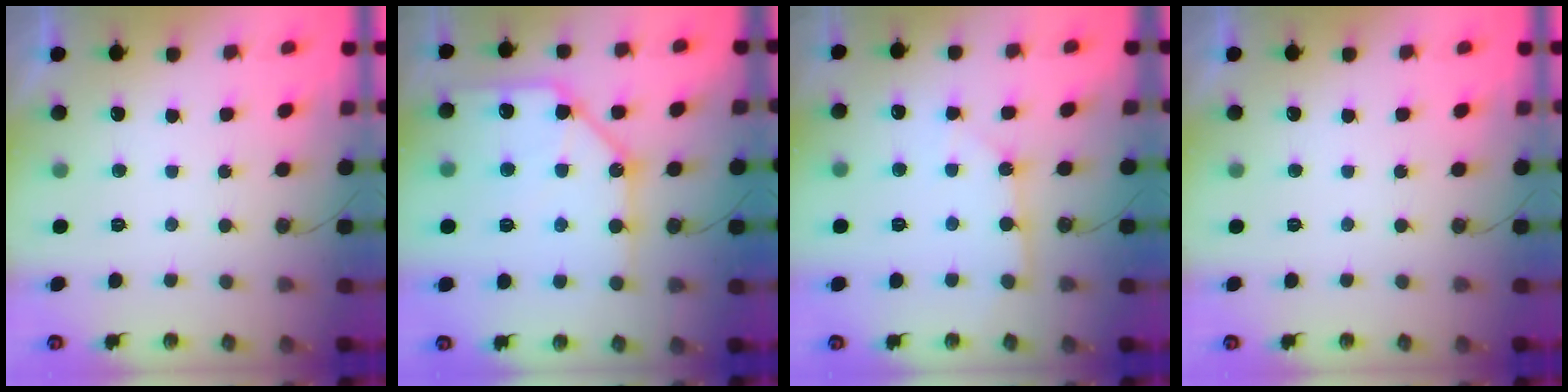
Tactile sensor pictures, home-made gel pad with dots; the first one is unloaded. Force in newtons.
{"total": 16.0, "press": 15.9, "slide": 1.8}
{"total": 2.3, "press": 2.3, "slide": 0.2}
{"total": 0.0}